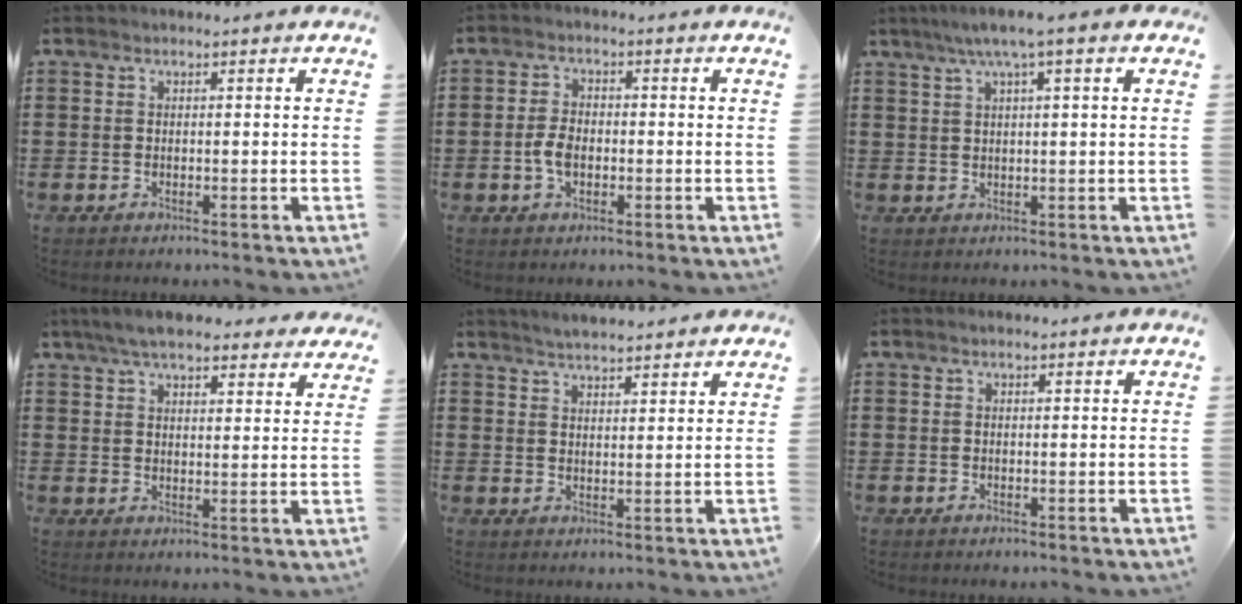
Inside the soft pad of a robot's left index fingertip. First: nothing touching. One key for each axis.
{"total": 3.9, "fx": -0.7, "fy": 2.2, "fz": 3.1, "tx": -0.079, "ty": -0.003, "tz": -0.019}
{"total": 4.2, "fx": 2.0, "fy": 0.0, "fz": 3.7, "tx": -0.074, "ty": 0.005, "tz": 0.032}
{"total": 6.7, "fx": 5.9, "fy": 1.3, "fz": 2.9, "tx": -0.075, "ty": -0.008, "tz": 0.109}
{"total": 3.2, "fx": 3.2, "fy": -0.1, "fz": 0.3, "tx": -0.014, "ty": -0.007, "tz": 0.059}
{"total": 0.5, "fx": 0.4, "fy": 0.1, "fz": 0.3, "tx": -0.006, "ty": 0.001, "tz": 0.008}